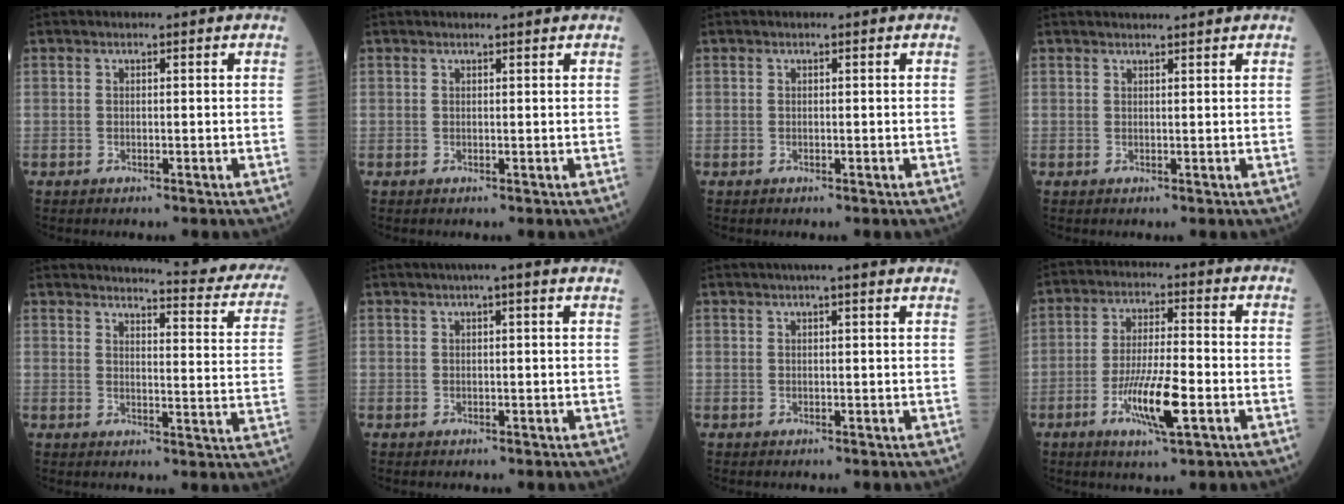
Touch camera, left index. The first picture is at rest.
{"total": 1.6, "force": [1.6, -0.2, 0.3], "torque": [-0.008, 0.007, 0.022]}
{"total": 0.0}
{"total": 3.2, "force": [3.1, -0.2, 0.8], "torque": [-0.011, 0.019, 0.042]}
{"total": 19.5, "force": [17.9, 2.1, 7.4], "torque": [-0.081, -0.080, 0.188]}
{"total": 4.7, "force": [3.6, -0.3, 3.0], "torque": [-0.043, 0.025, 0.045]}
{"total": 7.1, "force": [6.0, 0.1, 3.8], "torque": [-0.053, 0.027, 0.068]}
{"total": 9.1, "force": [-3.4, 1.1, 8.3], "torque": [-0.161, -0.013, -0.061]}